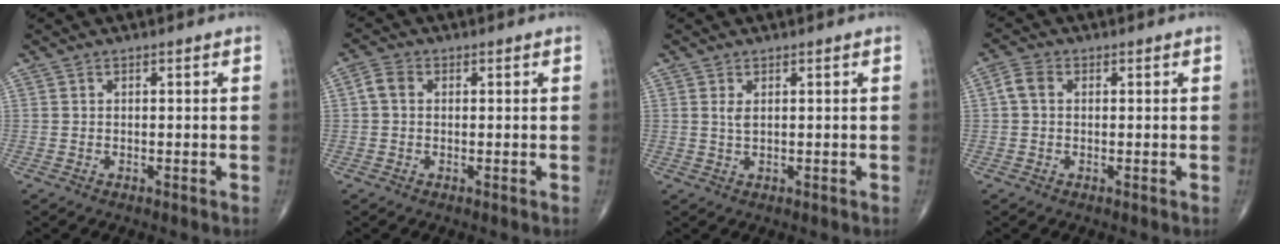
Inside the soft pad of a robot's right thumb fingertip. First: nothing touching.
{"total": 2.9, "force": [0.3, 2.2, 1.8], "torque": [-0.037, 0.011, 0.002]}
{"total": 1.3, "force": [0.4, 0.4, 1.1], "torque": [-0.023, -0.001, 0.013]}
{"total": 3.0, "force": [0.3, 2.2, 2.0], "torque": [-0.043, 0.012, 0.003]}